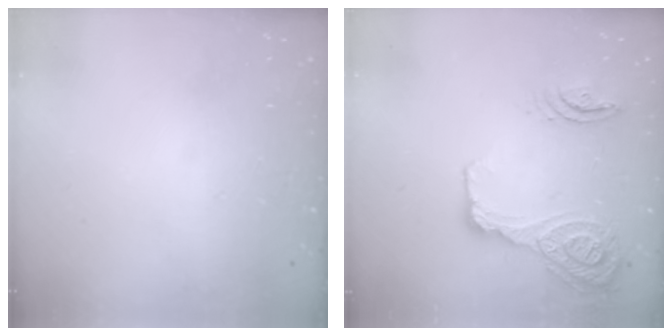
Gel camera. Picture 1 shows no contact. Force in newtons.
{"total": 17.9, "press": 17.6, "slide": 3.7}